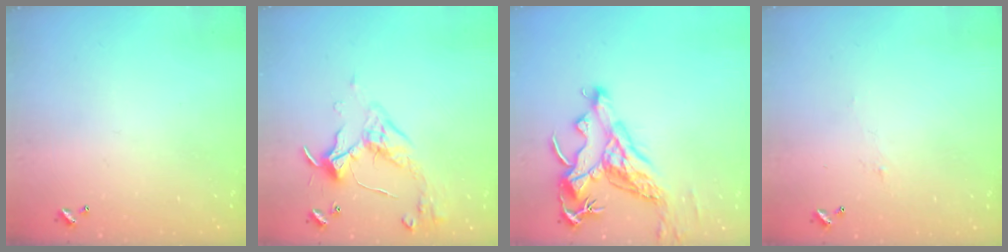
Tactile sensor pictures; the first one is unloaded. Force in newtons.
{"total": 3.2, "press": 3.2, "slide": 0.6}
{"total": 8.1, "press": 8.0, "slide": 1.4}
{"total": 1.5, "press": 1.3, "slide": 0.6}